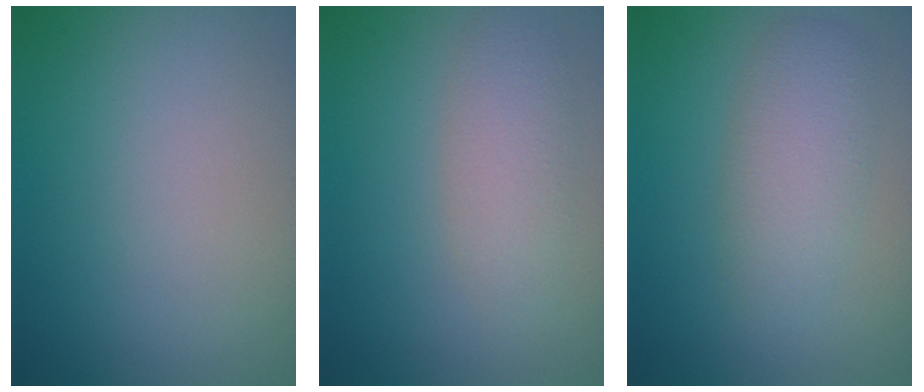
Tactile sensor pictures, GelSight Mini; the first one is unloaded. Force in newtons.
{"total": 2.7, "press": 2.7, "slide": 0.2}
{"total": 2.2, "press": 2.2, "slide": 0.2}